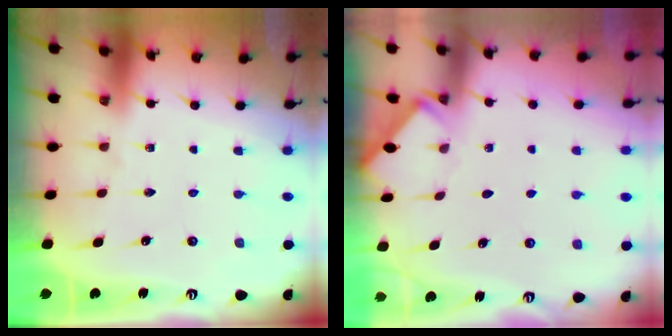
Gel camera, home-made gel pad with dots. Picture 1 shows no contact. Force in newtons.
{"total": 3.2, "press": 3.1, "slide": 0.4}